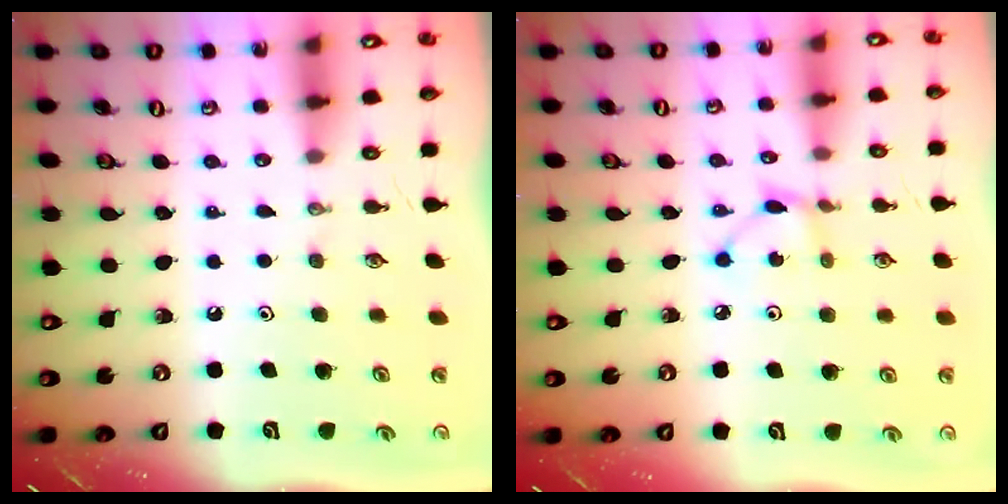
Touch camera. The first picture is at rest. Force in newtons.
{"total": 3.7, "press": 3.7, "slide": 0.1}